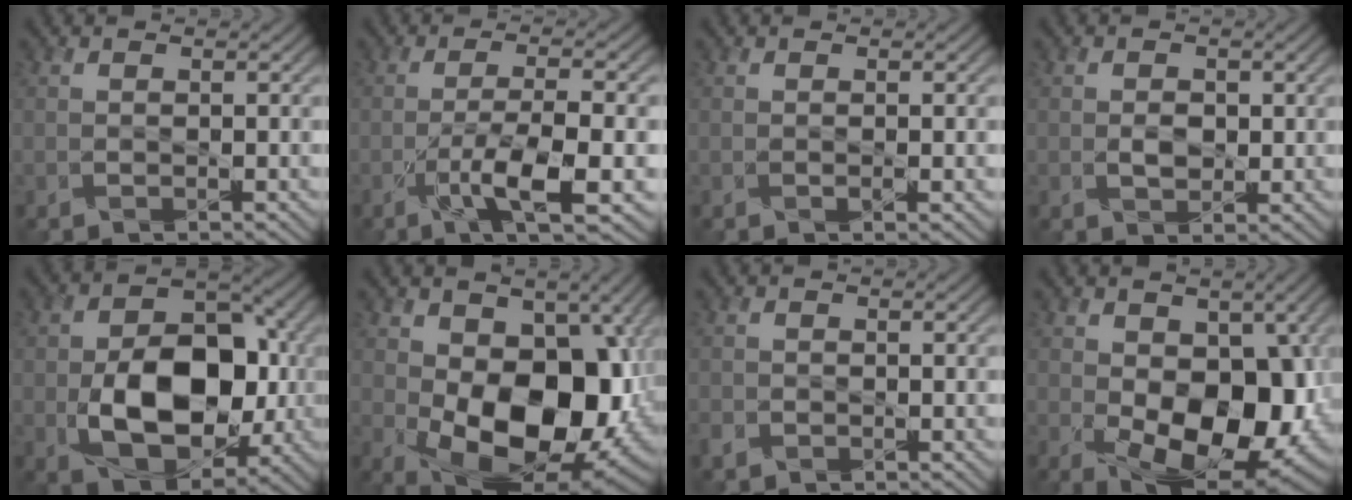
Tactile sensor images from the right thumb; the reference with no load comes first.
{"total": 7.4, "force": [-3.0, 1.2, 6.6], "torque": [-0.122, 0.007, -0.057]}
{"total": 0.5, "force": [-0.1, 0.0, 0.5], "torque": [-0.008, 0.001, -0.002]}
{"total": 2.0, "force": [-0.2, 1.5, 1.3], "torque": [-0.029, -0.004, -0.007]}
{"total": 13.2, "force": [-2.2, 8.7, 9.7], "torque": [-0.155, -0.003, -0.034]}
{"total": 16.5, "force": [-1.6, 10.4, 12.8], "torque": [-0.197, -0.042, -0.022]}
{"total": 1.3, "force": [-0.8, 0.9, 0.3], "torque": [-0.008, -0.005, -0.021]}
{"total": 15.0, "force": [-2.4, 9.0, 11.8], "torque": [-0.189, -0.032, -0.030]}